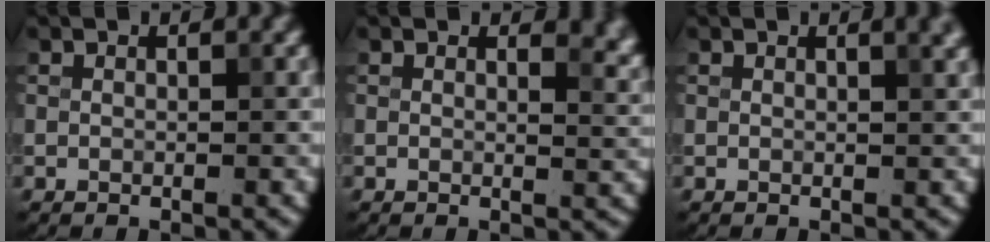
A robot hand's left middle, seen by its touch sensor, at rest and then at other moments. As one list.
[{"total": 2.5, "force": [1.7, 1.0, 1.5], "torque": [-0.014, -0.007, 0.023]}, {"total": 2.1, "force": [1.1, 0.8, 1.6], "torque": [-0.008, 0.005, 0.009]}]